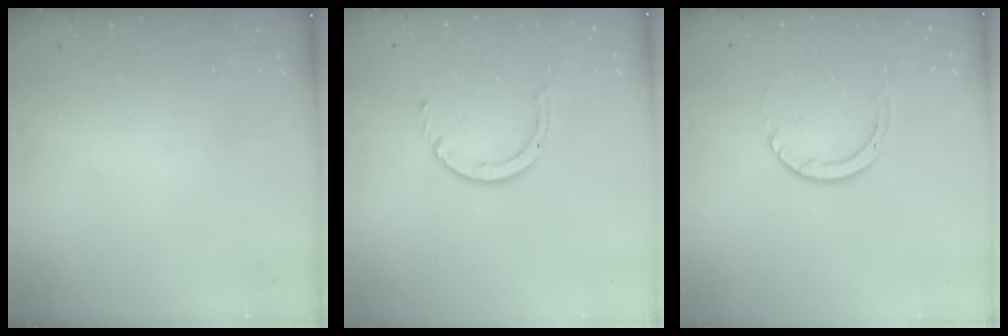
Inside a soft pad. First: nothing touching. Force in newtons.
{"total": 2.5, "press": 2.5, "slide": 0.2}
{"total": 3.6, "press": 3.6, "slide": 0.3}